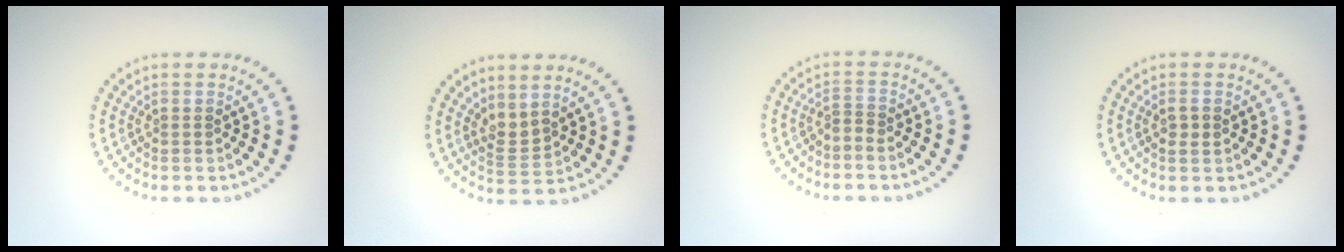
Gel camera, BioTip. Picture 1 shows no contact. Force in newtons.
{"total": 1.8, "press": 1.3, "slide": 1.2}
{"total": 0.9, "press": 0.3, "slide": 0.8}
{"total": 1.1, "press": 1.1, "slide": 0.2}